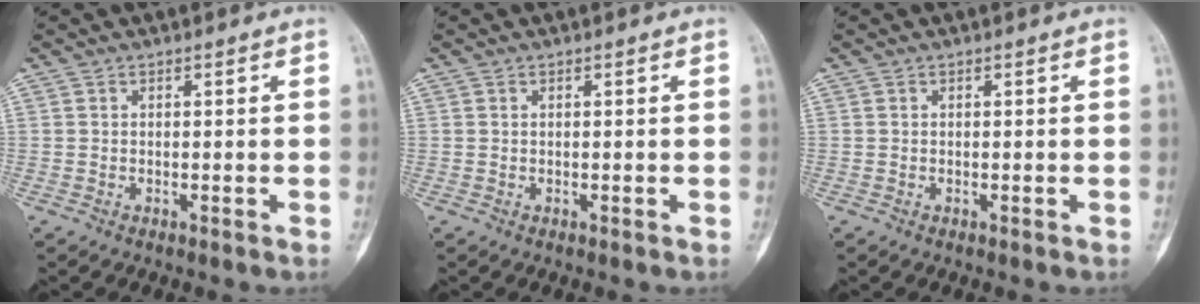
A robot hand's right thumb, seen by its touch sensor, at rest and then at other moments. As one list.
[{"total": 0.0}, {"total": 0.0}]